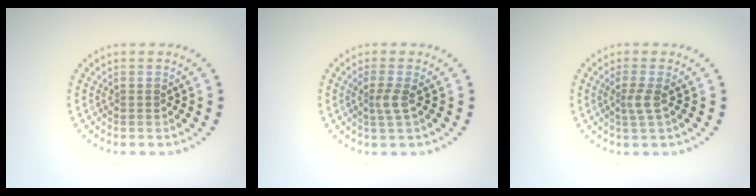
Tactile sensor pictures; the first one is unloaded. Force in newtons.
{"total": 1.7, "press": 1.2, "slide": 1.2}
{"total": 1.7, "press": 1.3, "slide": 1.2}